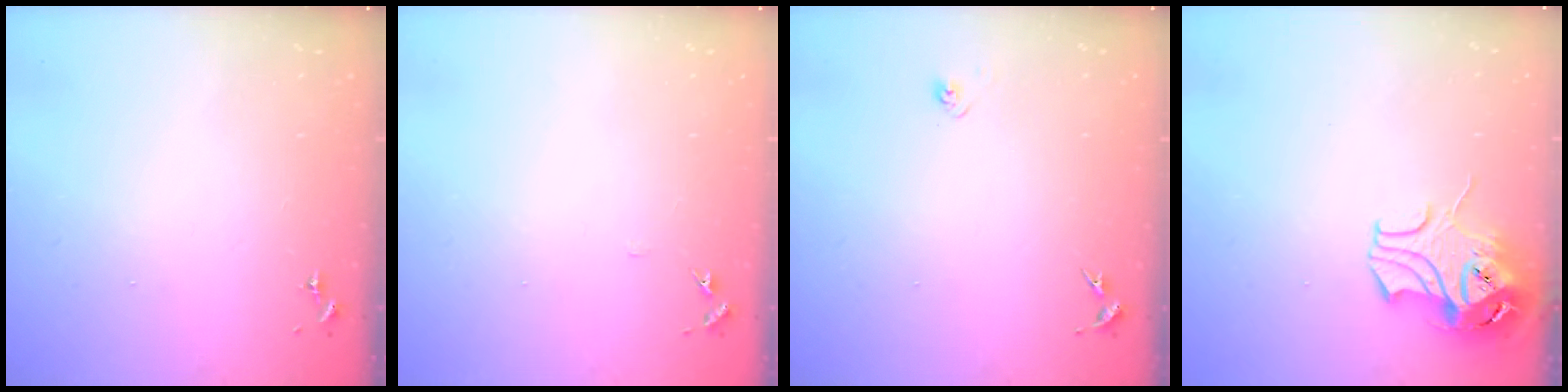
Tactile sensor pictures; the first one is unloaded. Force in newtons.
{"total": 4.0, "press": 4.0, "slide": 0.5}
{"total": 3.3, "press": 3.2, "slide": 0.8}
{"total": 10.3, "press": 10.2, "slide": 1.6}